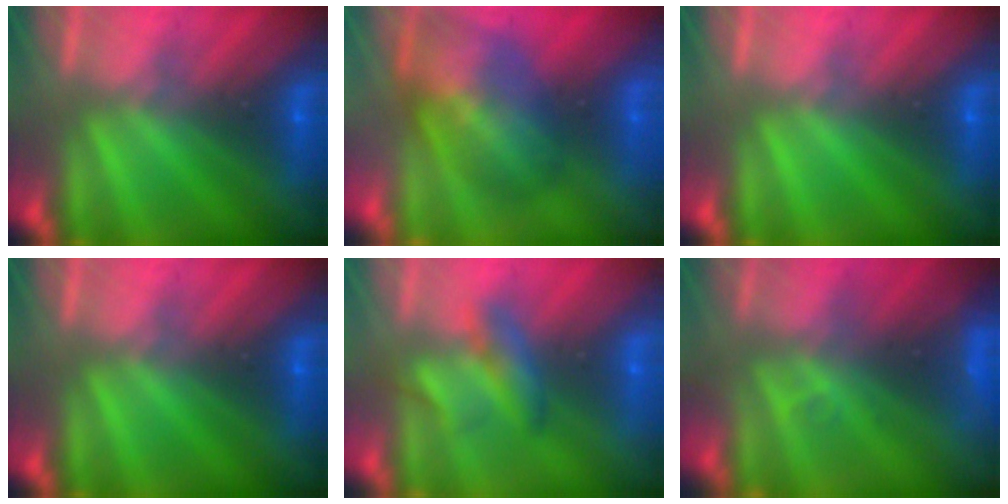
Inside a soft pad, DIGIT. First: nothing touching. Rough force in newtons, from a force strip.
{"total": 6.4}
{"total": 0.0}
{"total": 0.0}
{"total": 2.2}
{"total": 3.3}